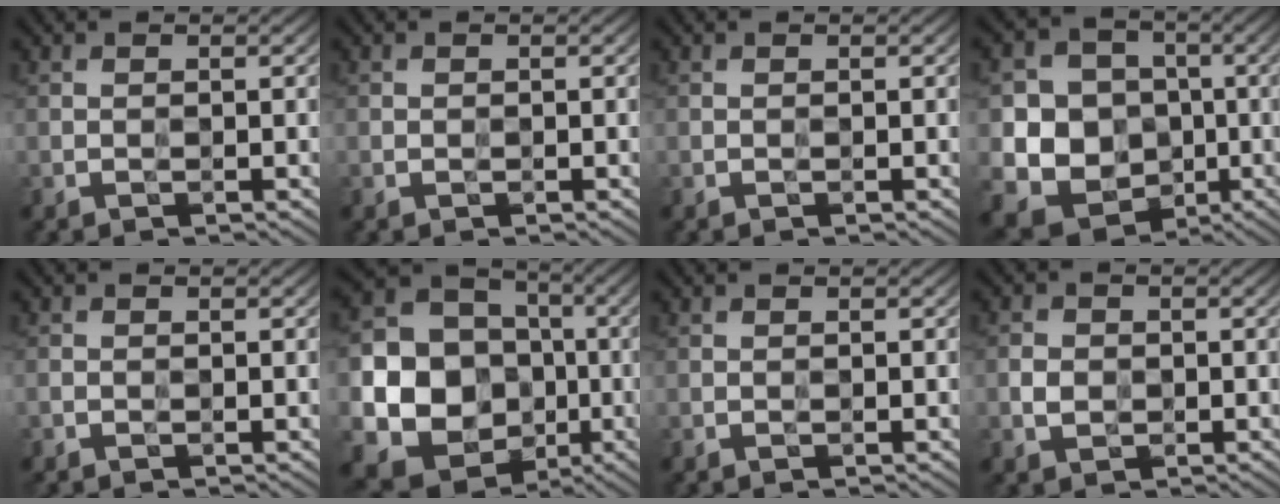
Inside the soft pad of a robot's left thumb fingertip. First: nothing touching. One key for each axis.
{"total": 0.0}
{"total": 0.0}
{"total": 12.8, "fx": -2.0, "fy": 11.6, "fz": 5.1, "tx": -0.139, "ty": -0.030, "tz": -0.049}
{"total": 0.6, "fx": -0.4, "fy": 0.4, "fz": 0.2, "tx": -0.008, "ty": -0.003, "tz": -0.010}
{"total": 19.0, "fx": -3.7, "fy": 17.1, "fz": 7.4, "tx": -0.192, "ty": -0.027, "tz": -0.080}
{"total": 0.0}
{"total": 2.1, "fx": -0.4, "fy": 1.8, "fz": 1.1, "tx": -0.028, "ty": -0.002, "tz": -0.011}